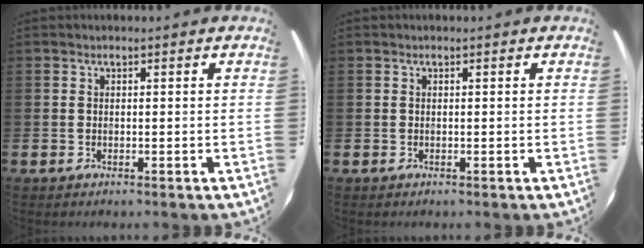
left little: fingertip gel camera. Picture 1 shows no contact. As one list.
[{"total": 0.0}]